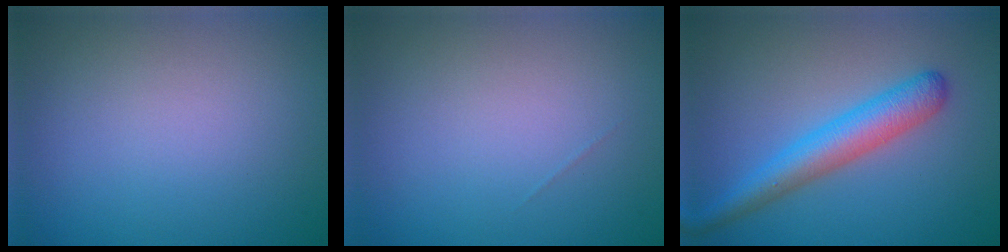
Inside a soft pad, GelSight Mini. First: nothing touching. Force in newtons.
{"total": 0.0}
{"total": 4.3, "press": 4.3, "slide": 0.1}